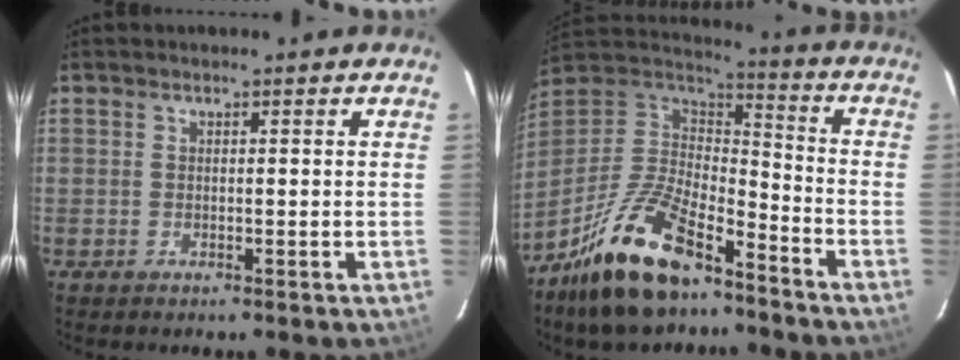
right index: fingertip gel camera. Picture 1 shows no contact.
{"total": 20.8, "force": [-14.2, 8.0, 12.8], "torque": [-0.264, -0.011, -0.255]}